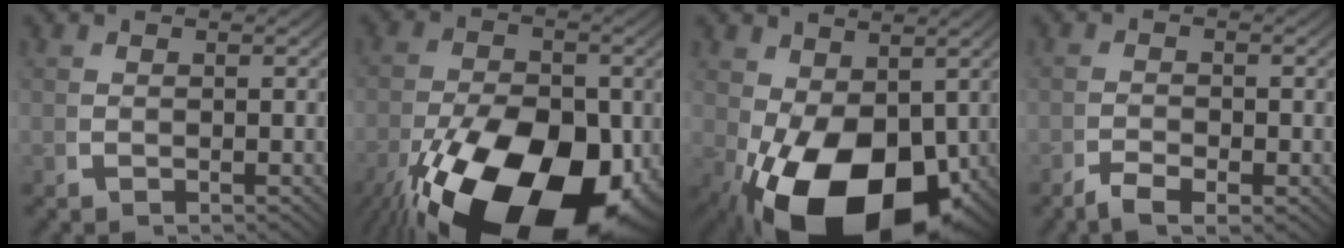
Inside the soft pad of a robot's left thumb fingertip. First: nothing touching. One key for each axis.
{"total": 19.3, "fx": -6.3, "fy": 11.0, "fz": 14.5, "tx": -0.264, "ty": -0.090, "tz": -0.057}
{"total": 13.8, "fx": -3.3, "fy": 8.3, "fz": 10.5, "tx": -0.195, "ty": -0.071, "tz": -0.018}
{"total": 2.1, "fx": -1.4, "fy": 0.9, "fz": 1.2, "tx": -0.022, "ty": -0.008, "tz": -0.028}